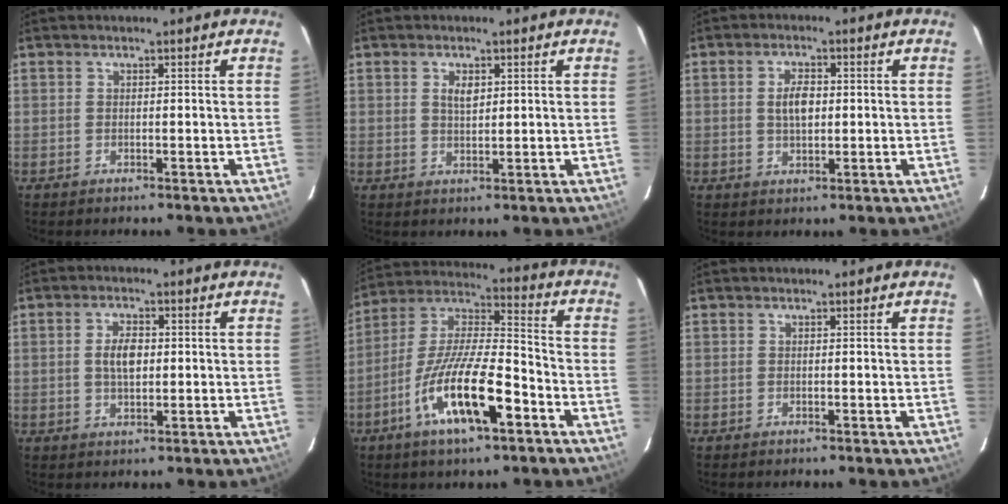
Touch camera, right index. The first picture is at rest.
{"total": 2.6, "force": [0.9, 1.4, 2.0], "torque": [-0.034, 0.002, 0.016]}
{"total": 4.3, "force": [0.3, 2.3, 3.6], "torque": [-0.066, 0.006, 0.009]}
{"total": 4.5, "force": [0.2, 2.4, 3.8], "torque": [-0.070, 0.006, 0.007]}
{"total": 17.4, "force": [-8.1, 4.7, 14.6], "torque": [-0.286, -0.013, -0.151]}
{"total": 0.0}